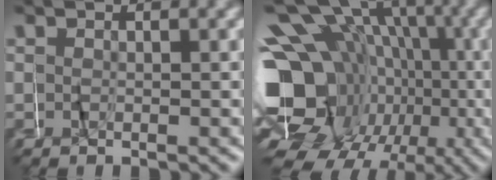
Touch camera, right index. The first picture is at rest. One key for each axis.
{"total": 15.5, "fx": -2.8, "fy": 12.1, "fz": 9.2, "tx": -0.167, "ty": -0.039, "tz": -0.042}